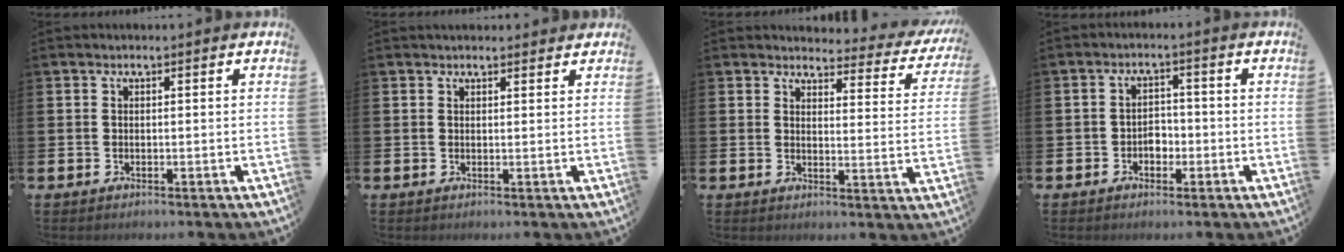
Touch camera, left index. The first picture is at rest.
{"total": 1.5, "force": [1.4, 0.6, 0.1], "torque": [0.008, -0.001, 0.024]}
{"total": 2.9, "force": [2.6, 1.1, 0.5], "torque": [-0.012, -0.027, 0.036]}
{"total": 2.5, "force": [-1.2, 1.9, 1.2], "torque": [-0.024, 0.005, -0.027]}